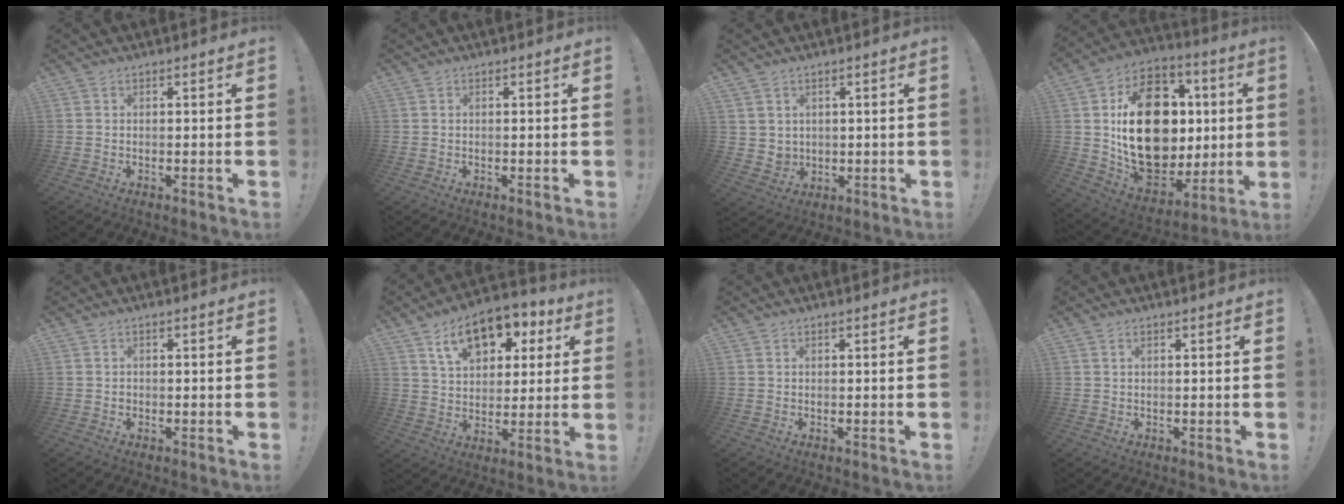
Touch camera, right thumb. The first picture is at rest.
{"total": 0.0}
{"total": 4.4, "force": [2.6, 3.5, 0.9], "torque": [-0.006, -0.016, 0.052]}
{"total": 26.4, "force": [3.3, 19.0, 18.0], "torque": [-0.307, -0.011, 0.093]}
{"total": 0.7, "force": [-0.2, 0.6, -0.1], "torque": [-0.003, 0.005, -0.003]}
{"total": 15.1, "force": [8.0, 9.4, 8.8], "torque": [-0.136, -0.035, 0.145]}
{"total": 0.0}
{"total": 0.9, "force": [0.4, 0.2, 0.8], "torque": [-0.018, 0.003, 0.007]}